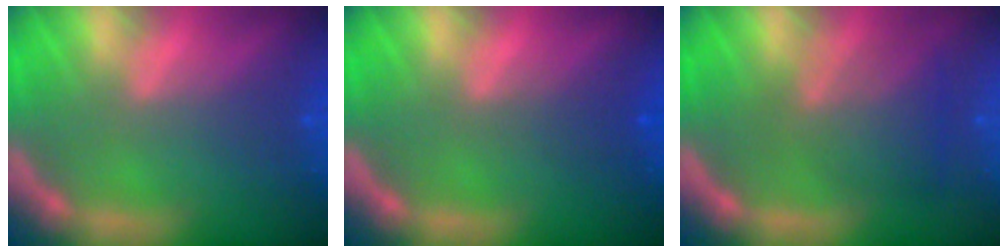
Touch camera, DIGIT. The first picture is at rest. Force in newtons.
{"total": 1.5}
{"total": 4.6}